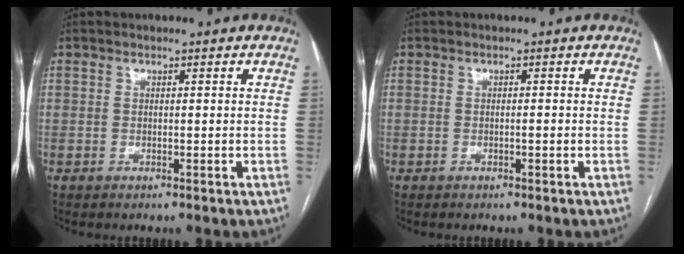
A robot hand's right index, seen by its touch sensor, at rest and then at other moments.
{"total": 0.6, "force": [-0.2, 0.0, 0.6], "torque": [-0.011, 0.002, 0.001]}